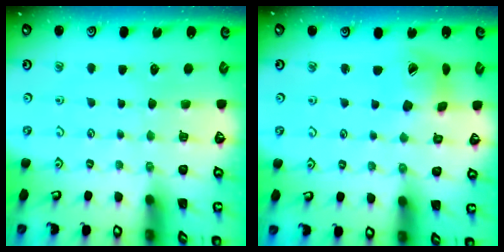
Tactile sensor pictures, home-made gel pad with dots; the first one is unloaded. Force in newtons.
{"total": 7.9, "press": 7.8, "slide": 0.9}